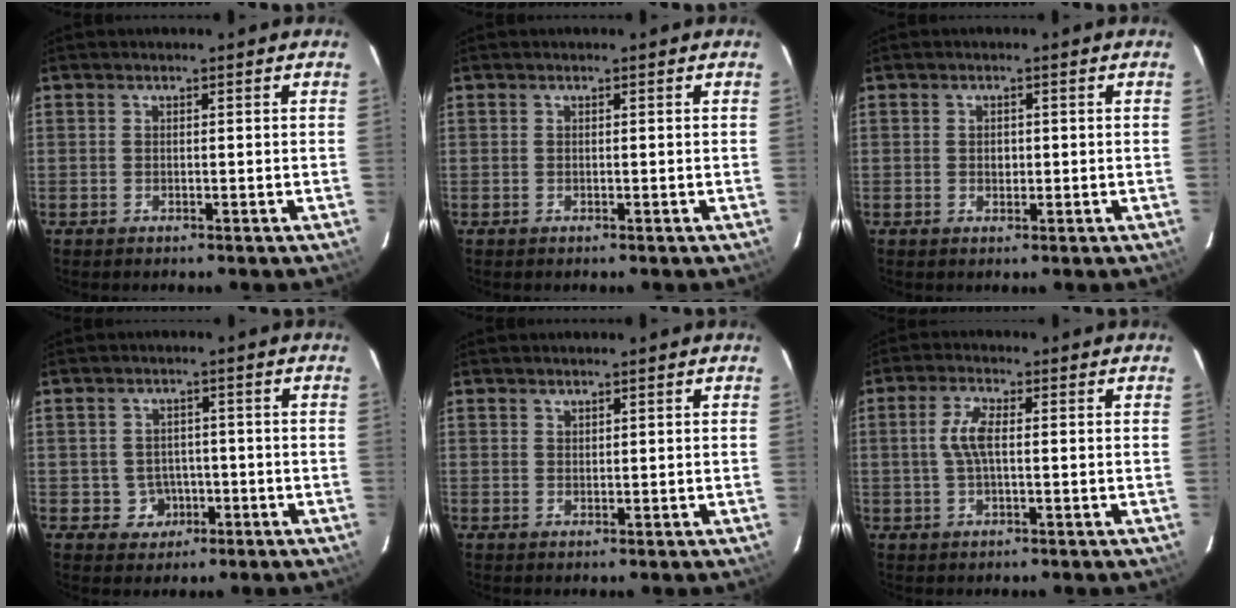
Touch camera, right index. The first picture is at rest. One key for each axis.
{"total": 0.0}
{"total": 1.4, "fx": -0.1, "fy": 1.2, "fz": 0.7, "tx": -0.008, "ty": 0.002, "tz": -0.001}
{"total": 4.4, "fx": -1.4, "fy": 4.2, "fz": 0.5, "tx": -0.021, "ty": 0.015, "tz": -0.008}
{"total": 0.8, "fx": 0.7, "fy": 0.2, "fz": 0.0, "tx": 0.000, "ty": 0.001, "tz": 0.015}
{"total": 4.6, "fx": 0.2, "fy": 1.4, "fz": 4.3, "tx": -0.088, "ty": 0.005, "tz": 0.006}